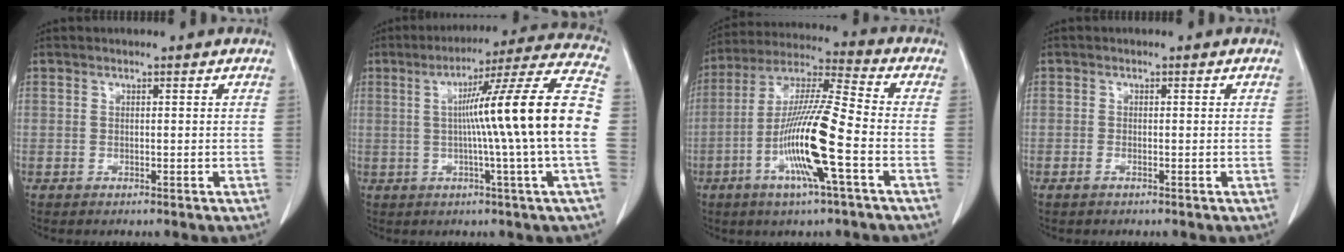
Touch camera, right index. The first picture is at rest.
{"total": 18.6, "force": [-0.4, -2.7, 18.4], "torque": [-0.260, 0.008, -0.021]}
{"total": 14.6, "force": [-4.6, 0.2, 13.8], "torque": [-0.273, -0.003, -0.091]}
{"total": 0.7, "force": [-0.5, 0.2, 0.5], "torque": [-0.011, 0.000, -0.008]}